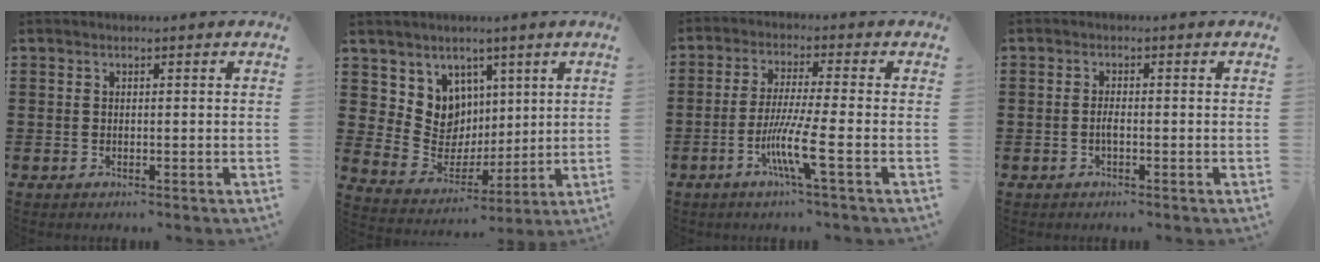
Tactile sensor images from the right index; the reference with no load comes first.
{"total": 8.3, "force": [3.3, 7.5, 1.4], "torque": [-0.064, -0.030, 0.070]}
{"total": 8.0, "force": [-3.1, -0.1, 7.4], "torque": [-0.151, -0.020, -0.060]}
{"total": 1.7, "force": [-0.6, 0.1, 1.6], "torque": [-0.039, -0.005, -0.014]}